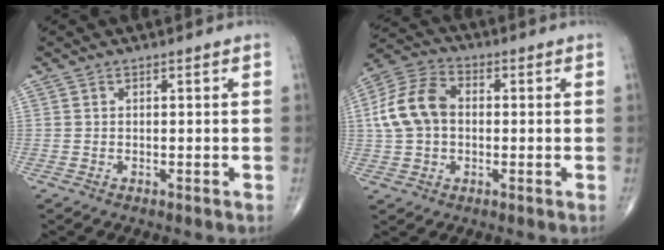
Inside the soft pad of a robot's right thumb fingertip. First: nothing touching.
{"total": 11.2, "force": [0.5, 8.0, 7.9], "torque": [-0.154, 0.029, 0.003]}